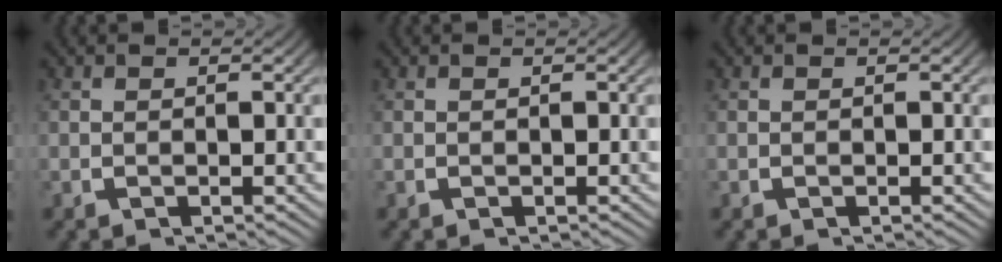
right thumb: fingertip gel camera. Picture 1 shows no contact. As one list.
[{"total": 0.0}, {"total": 0.0}]